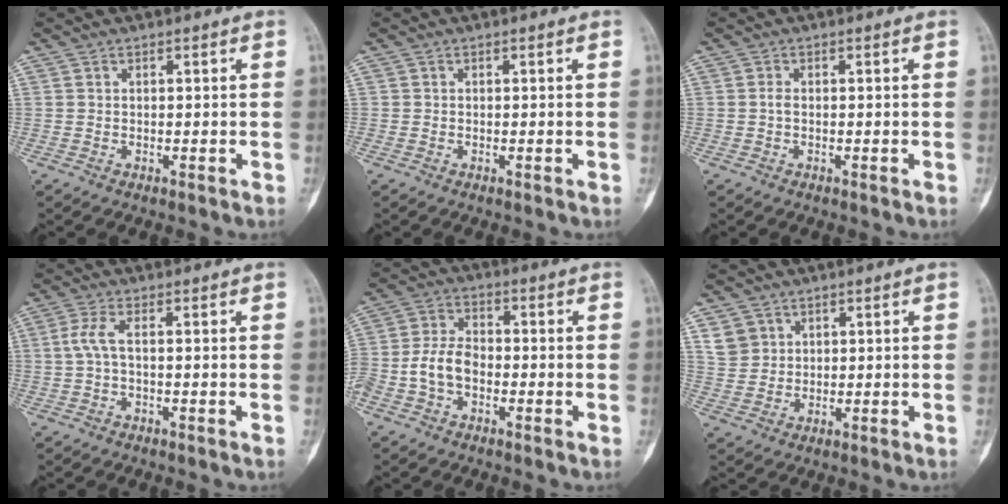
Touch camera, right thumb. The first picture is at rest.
{"total": 0.0}
{"total": 0.9, "force": [-0.2, 0.5, 0.7], "torque": [-0.012, 0.001, -0.006]}
{"total": 3.3, "force": [-0.1, 0.9, 3.1], "torque": [-0.083, 0.009, -0.006]}
{"total": 8.3, "force": [-2.6, 5.4, 5.7], "torque": [-0.116, 0.030, -0.057]}
{"total": 5.1, "force": [2.2, 4.4, 0.9], "torque": [0.001, -0.009, 0.045]}